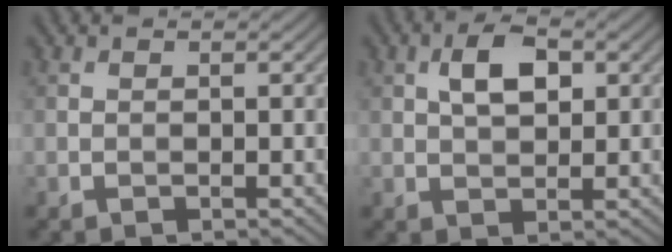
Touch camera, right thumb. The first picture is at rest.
{"total": 4.7, "force": [1.4, 2.5, 3.7], "torque": [-0.072, 0.006, 0.021]}